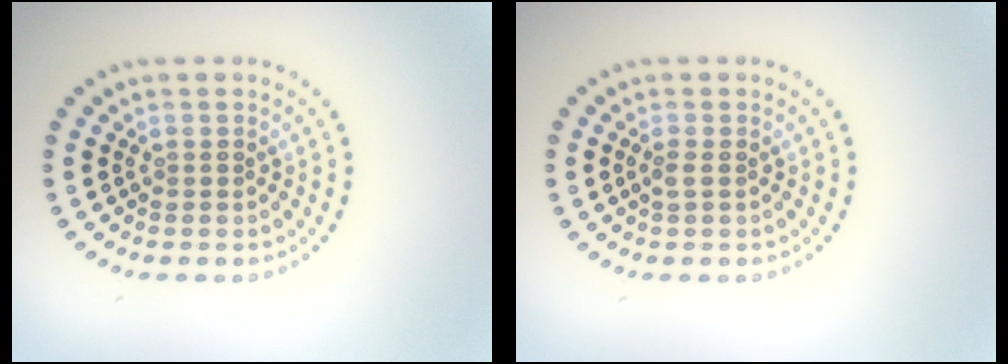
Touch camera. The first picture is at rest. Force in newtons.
{"total": 0.8, "press": 0.6, "slide": 0.5}